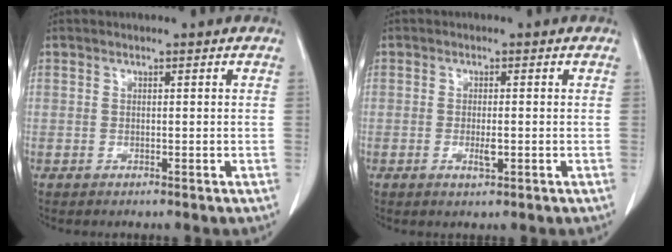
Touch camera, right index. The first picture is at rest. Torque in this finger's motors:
{"motor_torque": [-0.11, 0.08, 0.00, 0.00]}